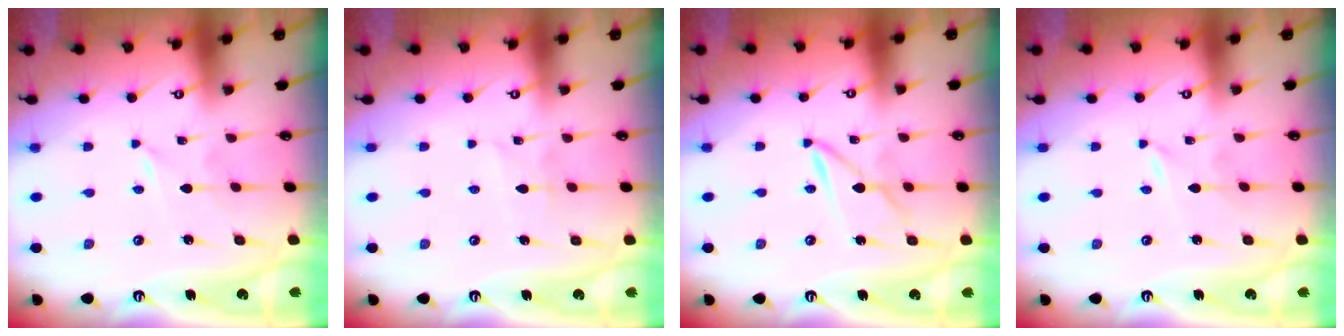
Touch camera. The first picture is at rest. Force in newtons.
{"total": 2.9, "press": 2.9, "slide": 0.4}
{"total": 3.3, "press": 3.3, "slide": 0.3}
{"total": 0.6, "press": 0.6, "slide": 0.1}